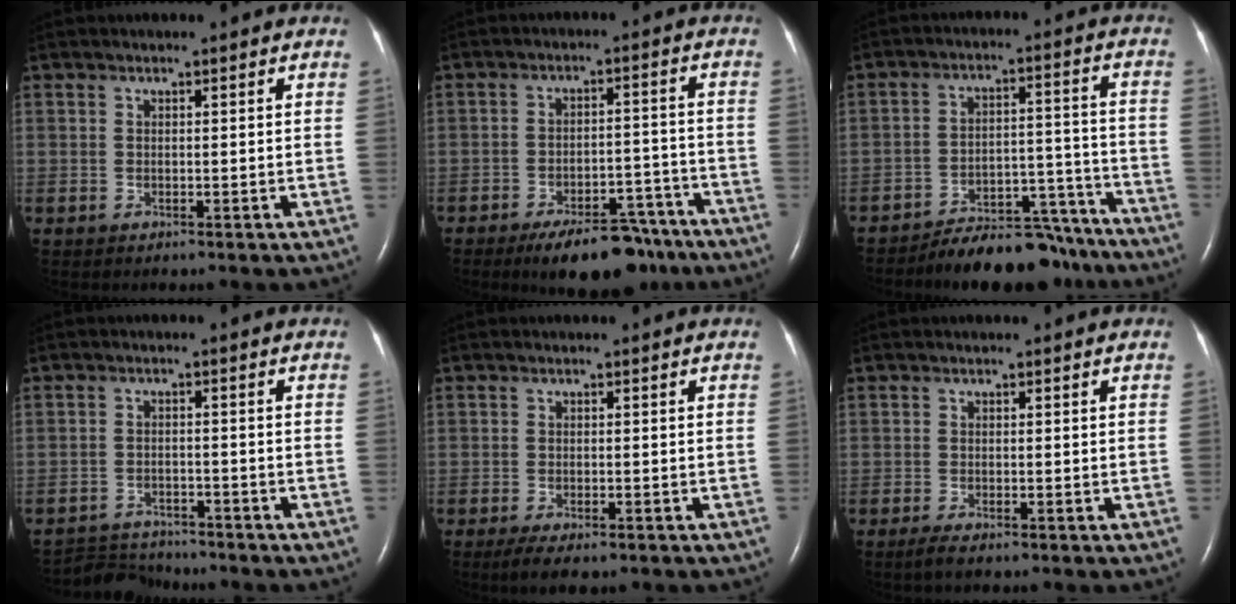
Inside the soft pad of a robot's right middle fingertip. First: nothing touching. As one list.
[{"total": 11.7, "force": [-9.1, 4.2, 5.9], "torque": [-0.072, 0.014, -0.138]}, {"total": 13.9, "force": [-13.0, 3.6, 3.5], "torque": [-0.026, 0.035, -0.186]}, {"total": 4.9, "force": [-4.8, 0.6, -0.8], "torque": [0.008, -0.006, -0.083]}, {"total": 4.5, "force": [-3.1, 1.4, 2.9], "torque": [-0.046, -0.009, -0.046]}, {"total": 1.6, "force": [-1.2, 0.1, 1.0], "torque": [-0.030, -0.007, -0.023]}]